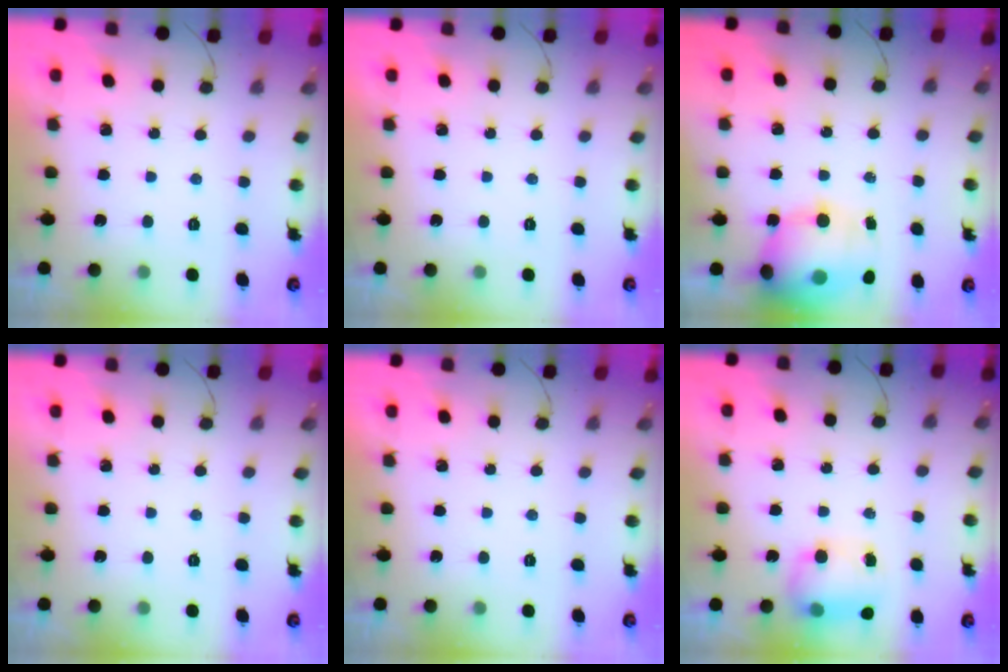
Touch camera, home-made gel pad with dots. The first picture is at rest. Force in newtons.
{"total": 0.0}
{"total": 16.9, "press": 16.4, "slide": 3.9}
{"total": 0.0}
{"total": 0.0}
{"total": 8.2, "press": 8.1, "slide": 0.9}